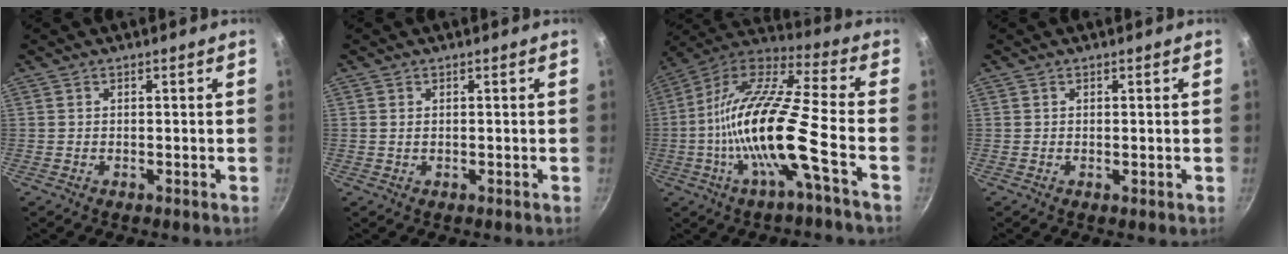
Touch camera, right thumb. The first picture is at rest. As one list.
[{"total": 0.8, "force": [0.2, 0.5, 0.6], "torque": [-0.010, 0.001, 0.002]}, {"total": 19.9, "force": [-5.3, 3.5, 18.8], "torque": [-0.343, 0.036, -0.119]}, {"total": 0.5, "force": [0.0, 0.0, 0.5], "torque": [-0.008, -0.002, 0.000]}]